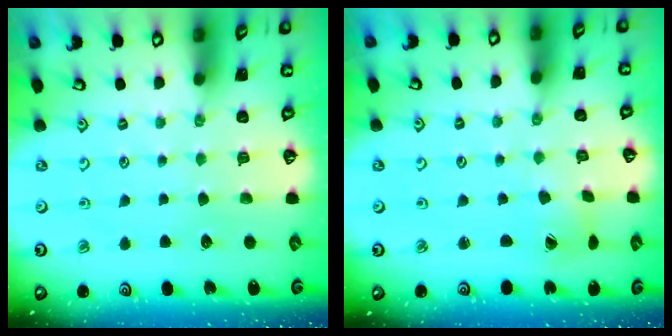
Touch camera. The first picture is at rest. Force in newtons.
{"total": 3.0, "press": 3.0, "slide": 0.2}